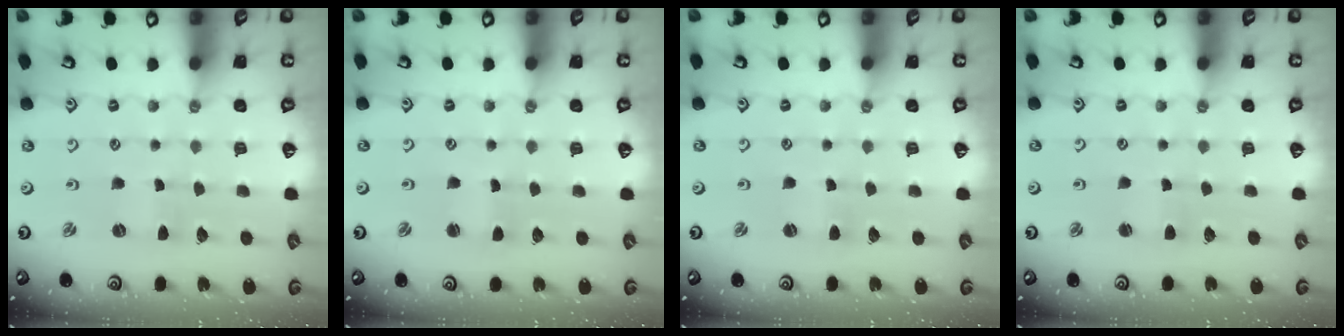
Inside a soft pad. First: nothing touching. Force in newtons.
{"total": 0.6, "press": 0.5, "slide": 0.2}
{"total": 1.9, "press": 1.9, "slide": 0.4}
{"total": 2.7, "press": 2.7, "slide": 0.3}